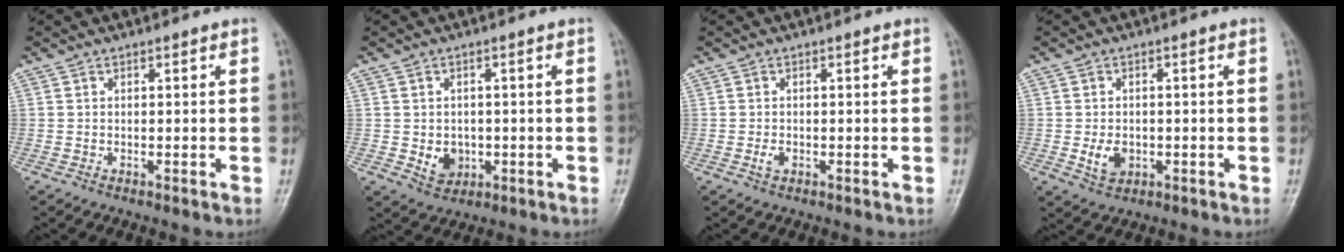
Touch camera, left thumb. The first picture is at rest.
{"total": 4.5, "force": [-0.9, 3.8, 2.2], "torque": [-0.016, 0.001, -0.003]}
{"total": 1.3, "force": [-0.5, 0.9, 0.7], "torque": [-0.013, 0.000, -0.010]}
{"total": 4.0, "force": [-0.9, 3.1, 2.4], "torque": [-0.033, -0.001, -0.010]}